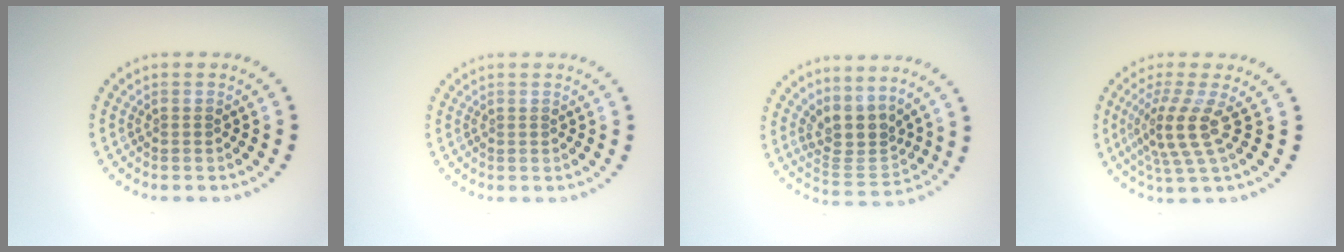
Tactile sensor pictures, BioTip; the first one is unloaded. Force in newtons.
{"total": 0.0}
{"total": 3.5, "press": 2.5, "slide": 2.4}
{"total": 3.8, "press": 2.8, "slide": 2.6}